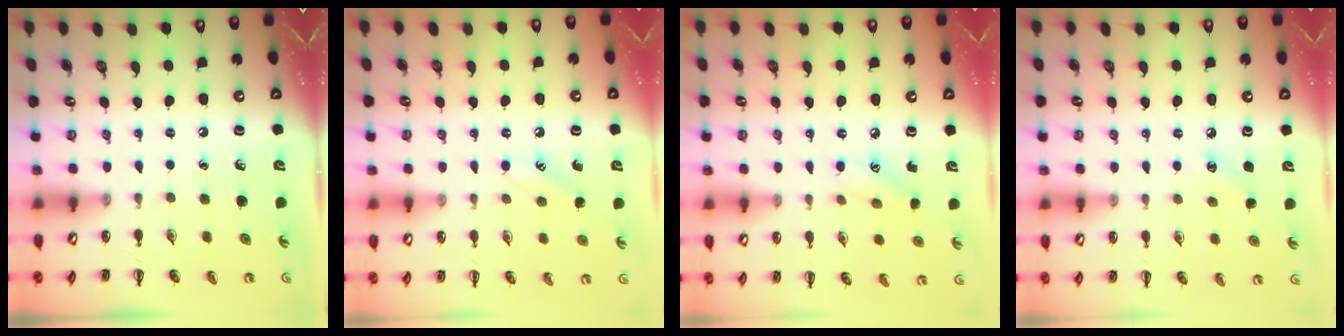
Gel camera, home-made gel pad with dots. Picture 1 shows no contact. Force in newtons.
{"total": 7.5, "press": 7.3, "slide": 1.7}
{"total": 6.7, "press": 6.5, "slide": 1.4}
{"total": 6.0, "press": 5.8, "slide": 1.8}